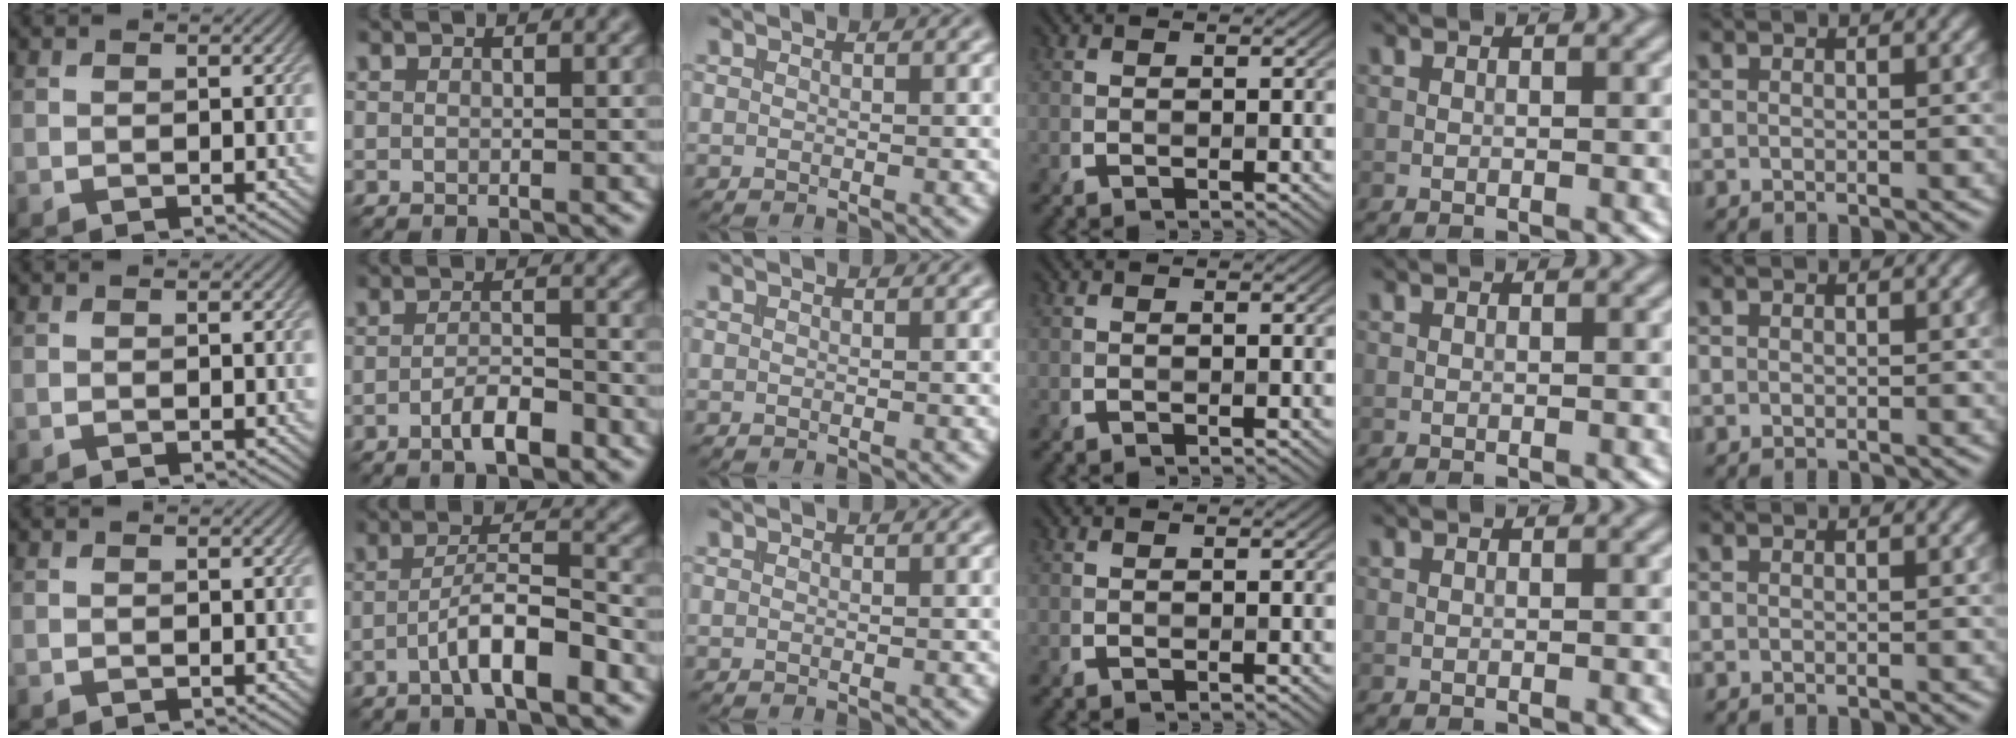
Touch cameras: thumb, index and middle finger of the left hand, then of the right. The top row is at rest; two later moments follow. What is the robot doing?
{"motion": "insert", "object": "coin"}